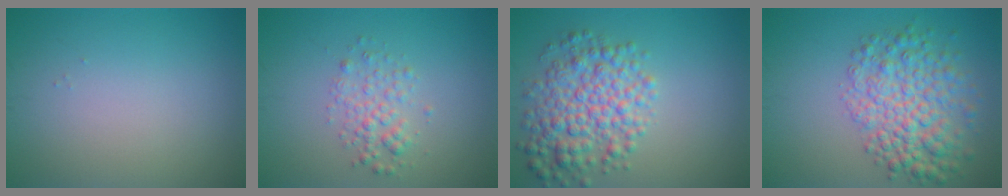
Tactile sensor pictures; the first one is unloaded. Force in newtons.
{"total": 2.2, "press": 2.2, "slide": 0.1}
{"total": 6.0, "press": 6.0, "slide": 0.0}
{"total": 6.3, "press": 6.2, "slide": 0.2}